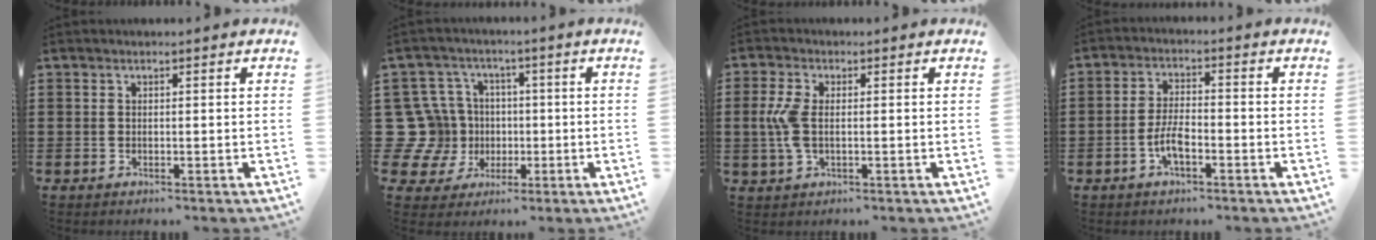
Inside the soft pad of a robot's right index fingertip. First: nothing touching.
{"total": 11.0, "force": [-0.1, 10.5, 3.1], "torque": [-0.135, 0.005, 0.002]}
{"total": 5.1, "force": [-0.1, 2.5, 4.5], "torque": [-0.122, -0.007, -0.012]}
{"total": 4.9, "force": [-2.0, 1.8, 4.1], "torque": [-0.098, -0.002, -0.045]}